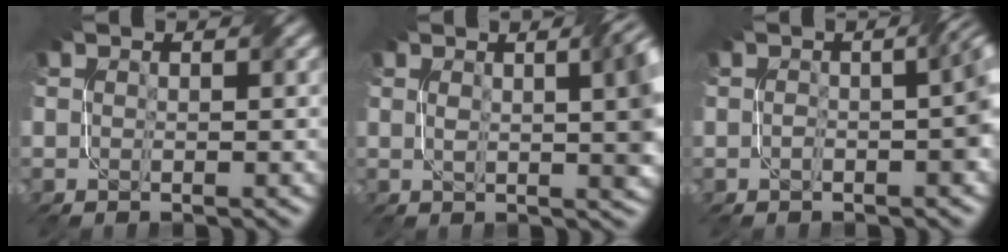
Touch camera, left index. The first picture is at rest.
{"total": 6.0, "force": [1.2, 2.0, 5.5], "torque": [-0.054, 0.012, 0.014]}
{"total": 3.3, "force": [-0.8, 0.8, 3.1], "torque": [-0.046, 0.010, -0.015]}